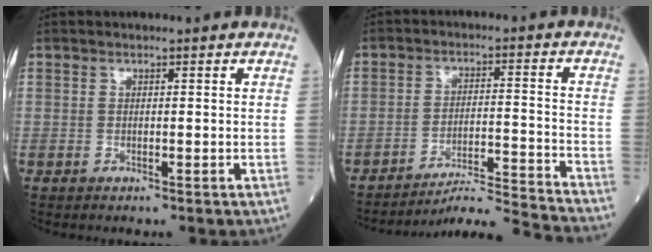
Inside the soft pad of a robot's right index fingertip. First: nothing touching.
{"total": 11.5, "force": [-10.8, -3.7, 0.8], "torque": [-0.002, 0.003, -0.176]}